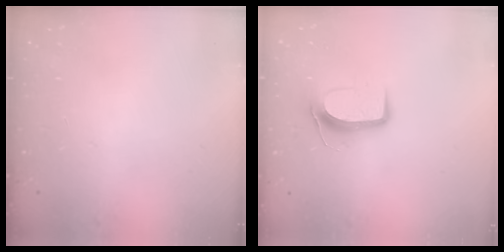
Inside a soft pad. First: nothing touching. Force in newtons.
{"total": 9.1, "press": 9.0, "slide": 1.1}